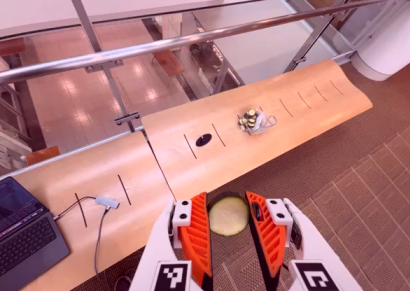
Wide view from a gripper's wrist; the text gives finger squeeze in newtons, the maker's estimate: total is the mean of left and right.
{"total": 10.3, "left": 10.7, "right": 9.9}